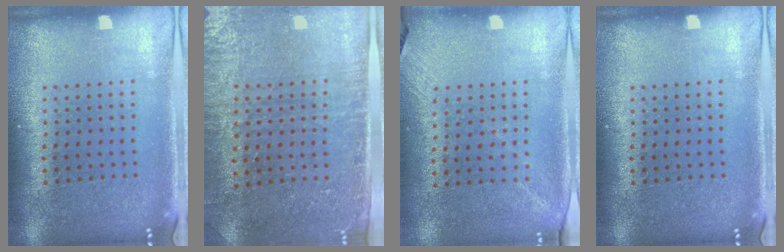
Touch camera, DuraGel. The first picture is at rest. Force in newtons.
{"total": 3.0, "press": 2.7, "slide": 1.3}
{"total": 1.2, "press": 0.9, "slide": 0.8}
{"total": 0.0}